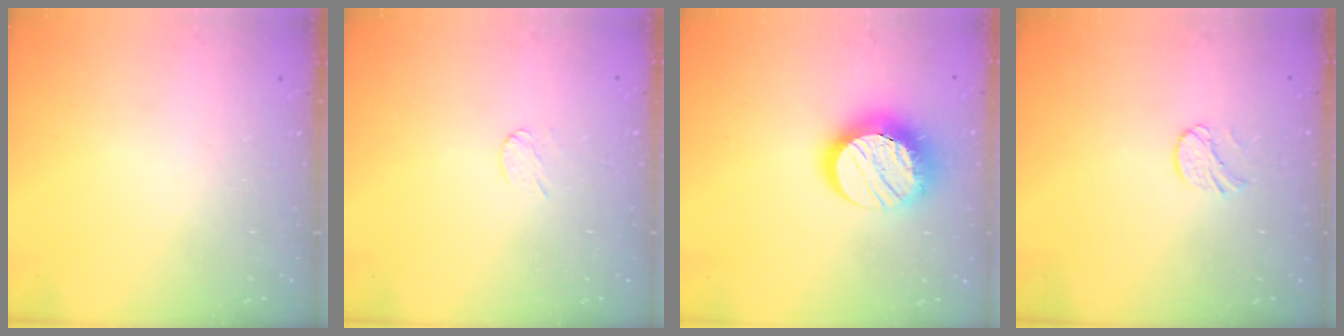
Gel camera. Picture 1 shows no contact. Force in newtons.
{"total": 3.0, "press": 3.0, "slide": 0.2}
{"total": 15.3, "press": 15.3, "slide": 1.1}
{"total": 6.2, "press": 6.2, "slide": 0.6}